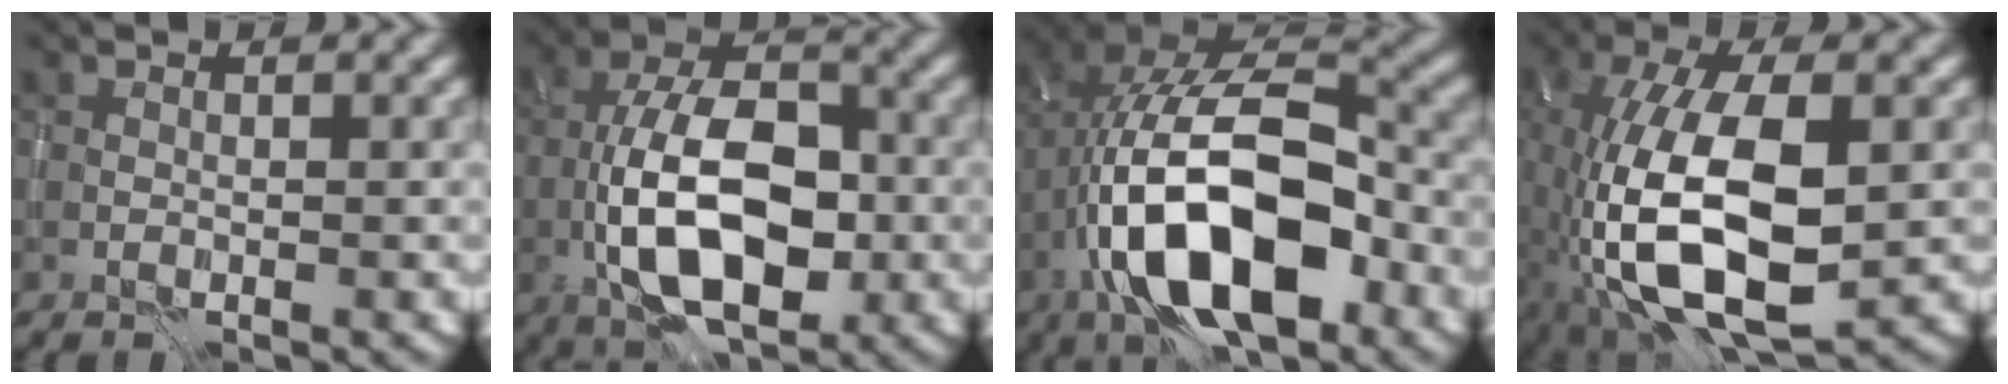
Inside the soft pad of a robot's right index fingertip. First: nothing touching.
{"total": 11.5, "force": [-3.0, 5.7, 9.6], "torque": [-0.168, 0.009, -0.061]}
{"total": 15.4, "force": [-4.6, 7.7, 12.5], "torque": [-0.220, 0.004, -0.083]}
{"total": 12.3, "force": [-3.2, 5.1, 10.7], "torque": [-0.222, -0.003, -0.059]}